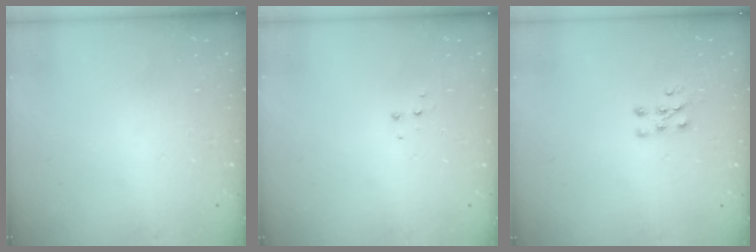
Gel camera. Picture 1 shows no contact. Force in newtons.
{"total": 4.5, "press": 4.5, "slide": 0.4}
{"total": 6.0, "press": 6.0, "slide": 0.5}